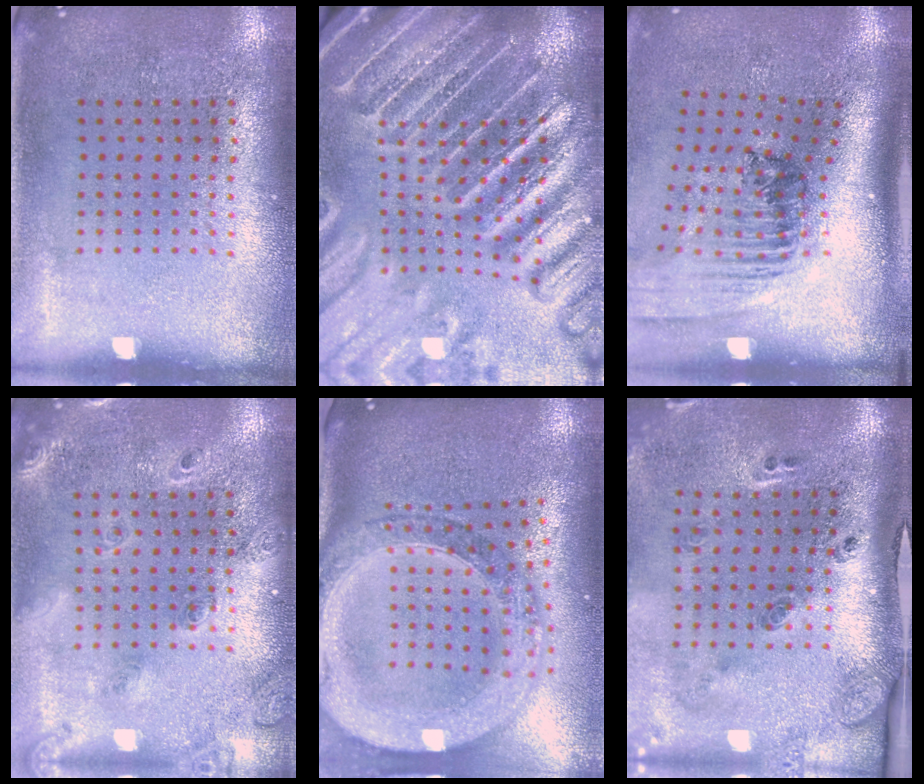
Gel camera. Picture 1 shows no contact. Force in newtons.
{"total": 5.1, "press": 4.6, "slide": 2.2}
{"total": 2.3, "press": 1.6, "slide": 1.6}
{"total": 1.9, "press": 1.7, "slide": 0.8}
{"total": 3.0, "press": 2.5, "slide": 1.6}
{"total": 3.1, "press": 1.8, "slide": 2.5}